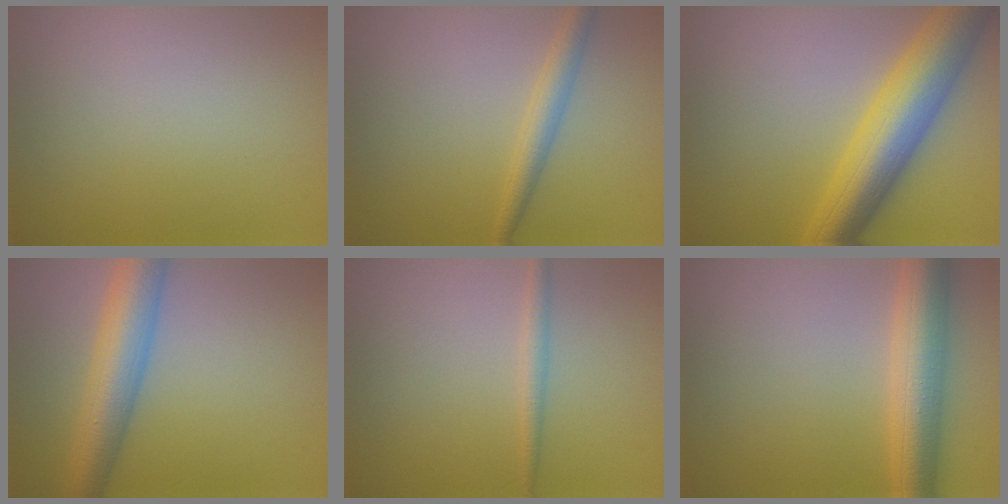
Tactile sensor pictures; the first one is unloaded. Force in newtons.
{"total": 2.5, "press": 2.5, "slide": 0.0}
{"total": 9.4, "press": 9.4, "slide": 0.1}
{"total": 7.0, "press": 7.0, "slide": 0.1}
{"total": 1.4, "press": 1.4, "slide": 0.1}
{"total": 6.6, "press": 6.6, "slide": 0.1}